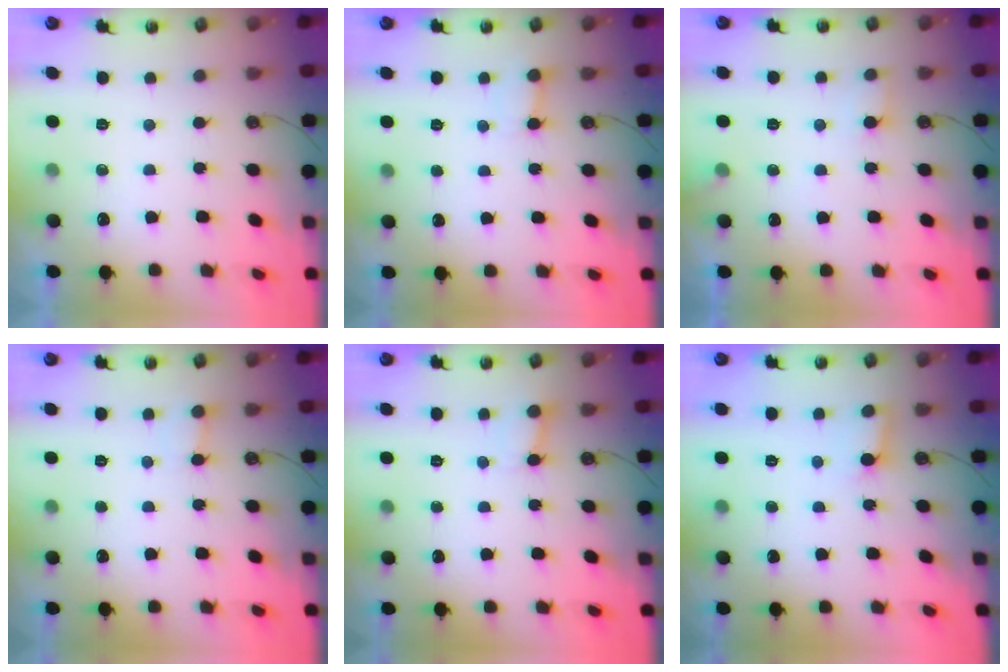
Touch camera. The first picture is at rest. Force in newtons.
{"total": 3.0, "press": 2.9, "slide": 0.3}
{"total": 6.6, "press": 6.6, "slide": 0.3}
{"total": 2.8, "press": 2.8, "slide": 0.4}
{"total": 2.4, "press": 2.4, "slide": 0.0}
{"total": 2.6, "press": 2.6, "slide": 0.4}